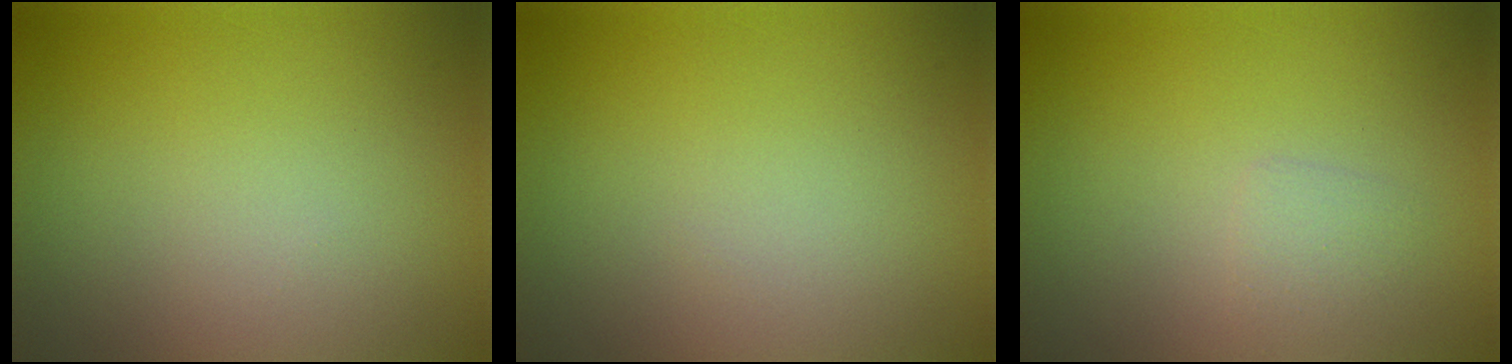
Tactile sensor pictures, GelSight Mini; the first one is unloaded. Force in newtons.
{"total": 0.0}
{"total": 1.1, "press": 1.1, "slide": 0.0}